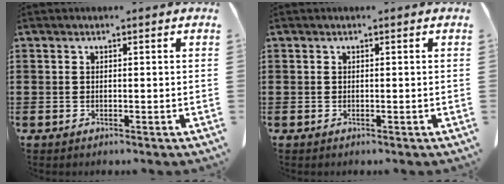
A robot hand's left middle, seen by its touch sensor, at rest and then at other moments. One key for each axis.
{"total": 0.0}